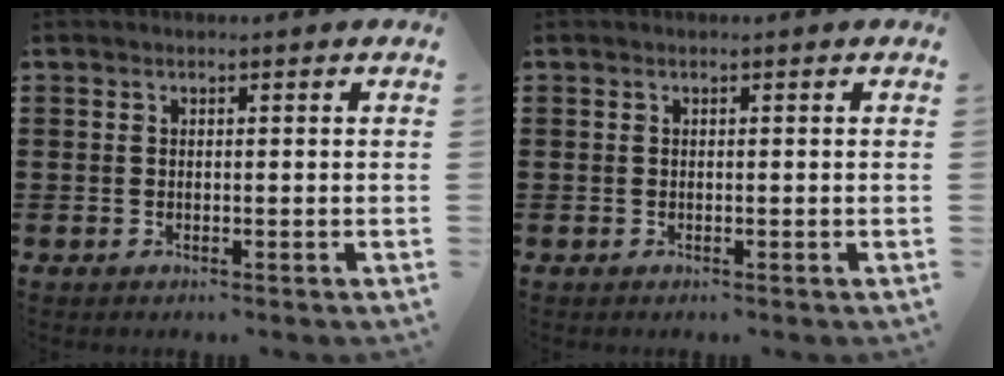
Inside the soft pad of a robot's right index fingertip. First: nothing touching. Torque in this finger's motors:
{"motor_torque": [-0.20, 0.20, 0.00, 0.00]}